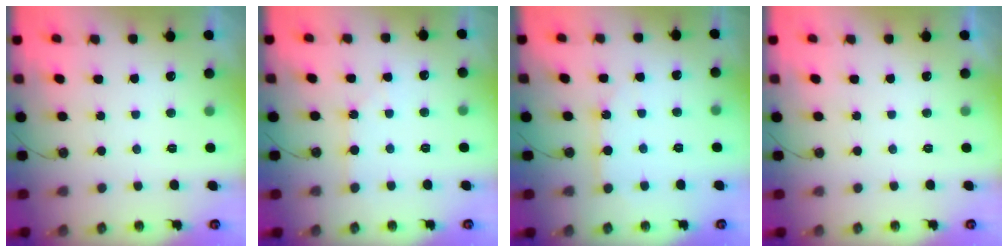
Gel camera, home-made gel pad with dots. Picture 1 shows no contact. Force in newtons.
{"total": 1.7, "press": 1.7, "slide": 0.3}
{"total": 6.1, "press": 6.1, "slide": 0.2}
{"total": 0.0}